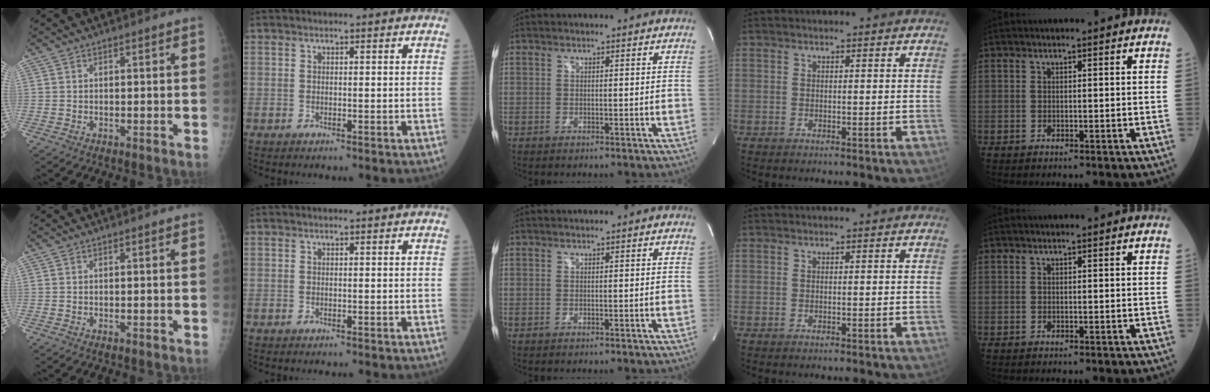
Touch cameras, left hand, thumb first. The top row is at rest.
{}